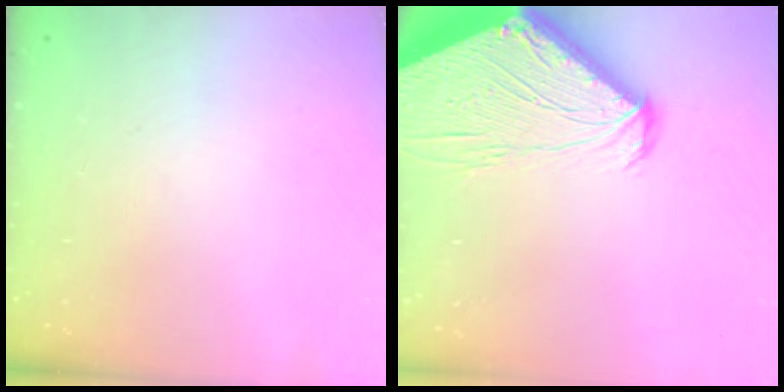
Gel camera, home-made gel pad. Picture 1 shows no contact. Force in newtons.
{"total": 12.6, "press": 12.6, "slide": 1.2}